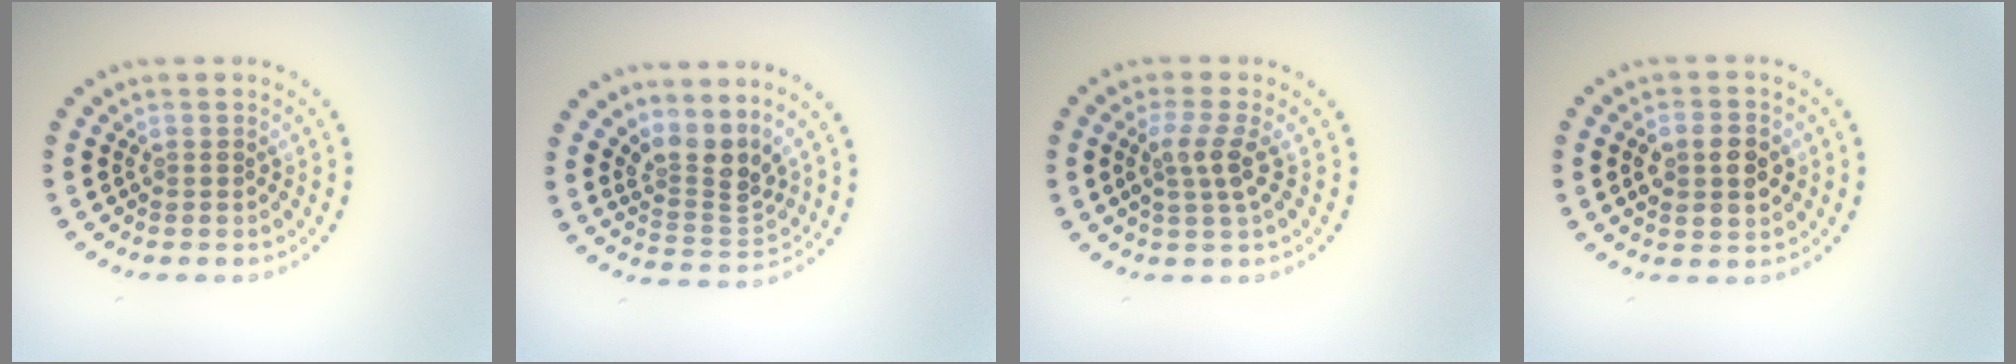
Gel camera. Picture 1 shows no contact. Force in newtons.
{"total": 3.3, "press": 2.3, "slide": 2.3}
{"total": 2.5, "press": 2.1, "slide": 1.4}
{"total": 3.7, "press": 3.7, "slide": 0.1}